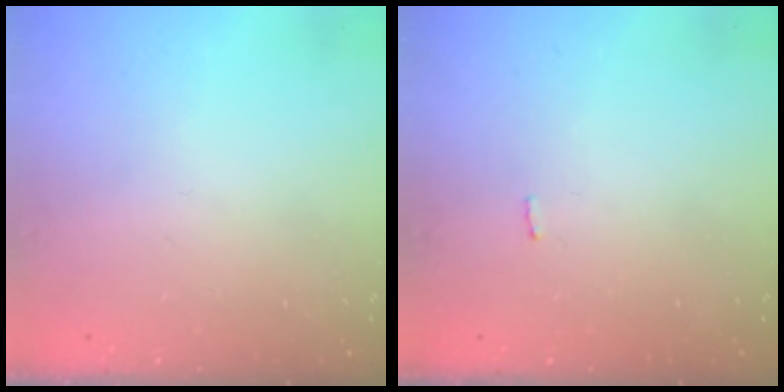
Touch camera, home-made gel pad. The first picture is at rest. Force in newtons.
{"total": 1.4, "press": 1.3, "slide": 0.1}